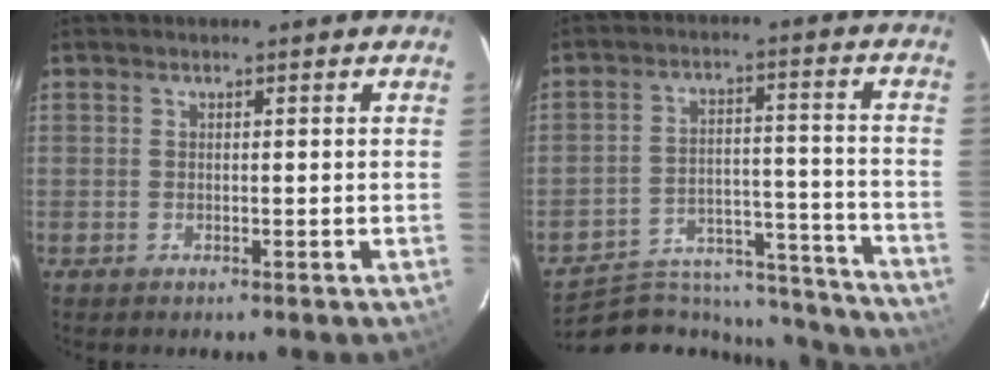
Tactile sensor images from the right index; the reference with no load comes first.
{"total": 19.1, "force": [-17.8, 5.8, 3.8], "torque": [-0.062, 0.044, -0.243]}